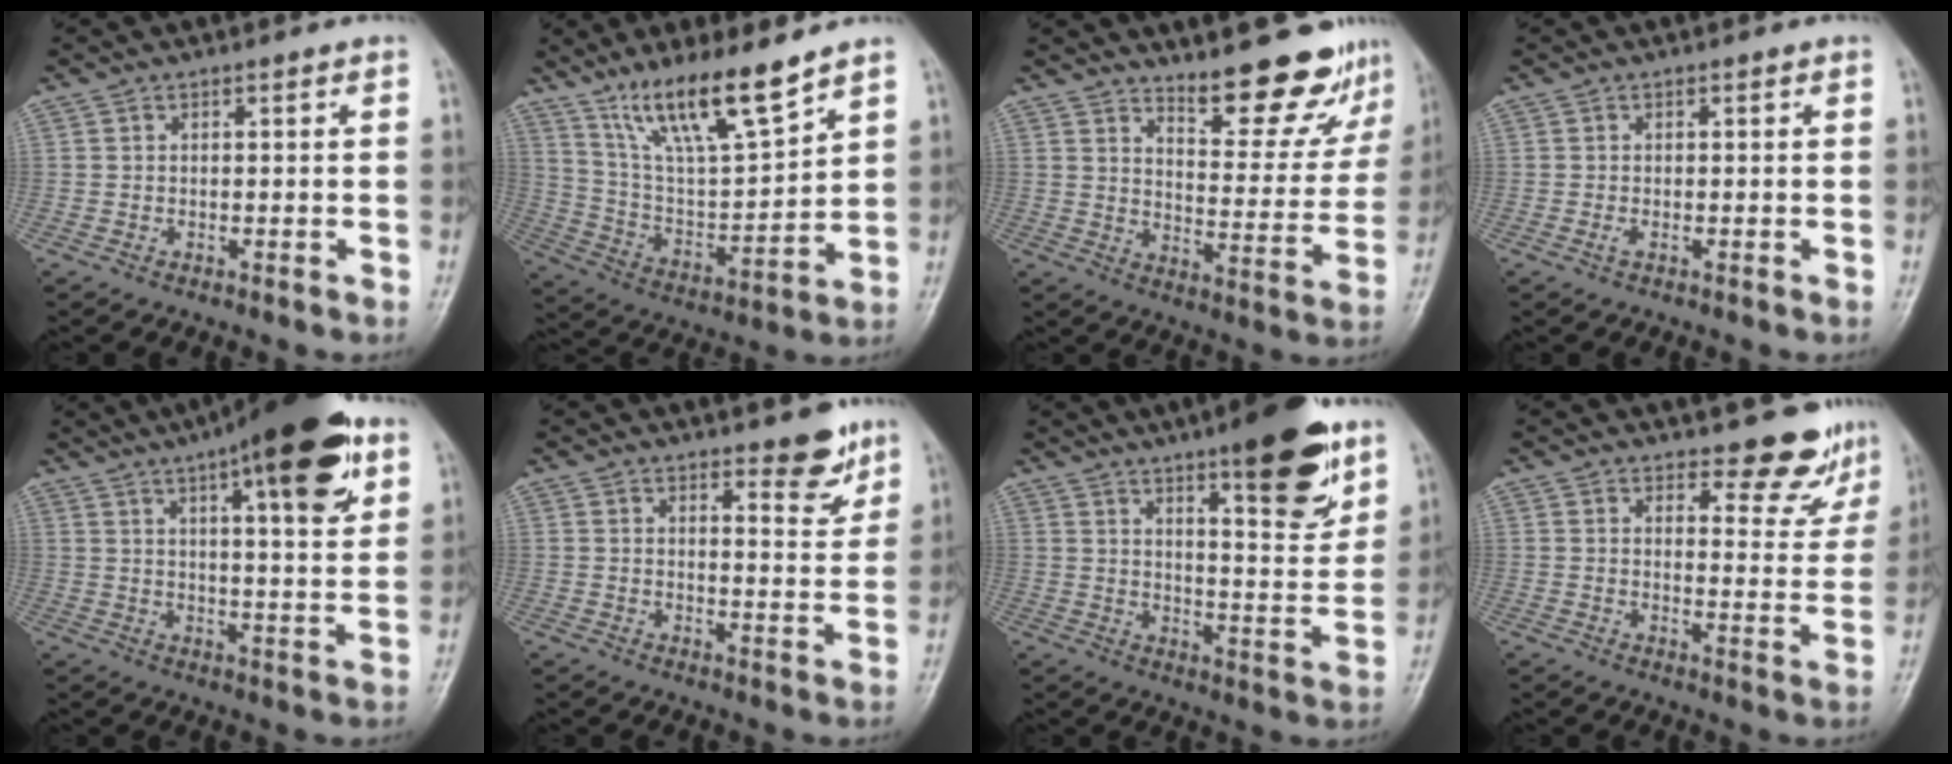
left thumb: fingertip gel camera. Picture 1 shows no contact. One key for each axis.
{"total": 15.7, "fx": 11.5, "fy": 3.0, "fz": 10.3, "tx": -0.170, "ty": -0.063, "tz": 0.224}
{"total": 16.3, "fx": 14.2, "fy": 4.0, "fz": 6.9, "tx": -0.058, "ty": -0.122, "tz": 0.193}
{"total": 0.7, "fx": 0.0, "fy": 0.4, "fz": 0.6, "tx": -0.011, "ty": -0.001, "tz": 0.000}
{"total": 18.4, "fx": 9.6, "fy": 4.9, "fz": 14.9, "tx": -0.195, "ty": -0.024, "tz": 0.134}
{"total": 6.3, "fx": 4.6, "fy": 2.0, "fz": 3.9, "tx": -0.029, "ty": -0.035, "tz": 0.059}
{"total": 15.6, "fx": 9.6, "fy": 3.9, "fz": 11.6, "tx": -0.134, "ty": -0.058, "tz": 0.141}
{"total": 8.7, "fx": 7.7, "fy": 3.1, "fz": 2.7, "tx": -0.001, "ty": -0.066, "tz": 0.088}